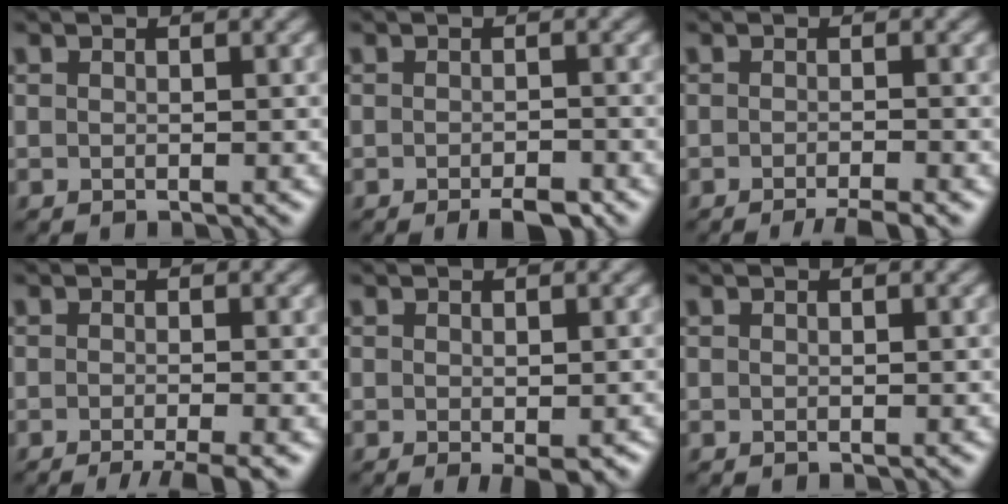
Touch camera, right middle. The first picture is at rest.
{"total": 2.4, "force": [-1.7, 0.7, 1.6], "torque": [-0.024, -0.002, -0.025]}
{"total": 2.8, "force": [-1.9, 0.3, 2.0], "torque": [-0.024, -0.002, -0.035]}
{"total": 3.3, "force": [-2.1, 0.4, 2.6], "torque": [-0.033, -0.002, -0.038]}
{"total": 1.9, "force": [-0.7, 0.6, 1.7], "torque": [-0.023, -0.007, -0.007]}
{"total": 0.0}